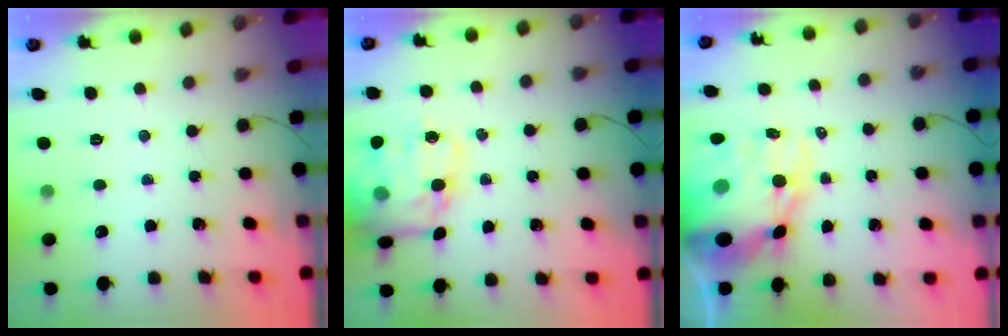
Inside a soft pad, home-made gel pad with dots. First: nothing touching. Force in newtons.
{"total": 17.2, "press": 17.0, "slide": 2.7}
{"total": 19.6, "press": 19.0, "slide": 4.6}